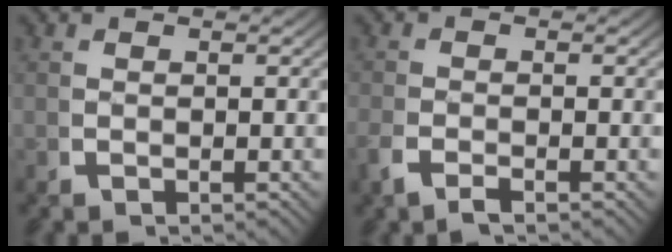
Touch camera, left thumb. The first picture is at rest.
{"total": 1.4, "force": [-1.0, 0.5, 0.9], "torque": [-0.021, -0.003, -0.024]}